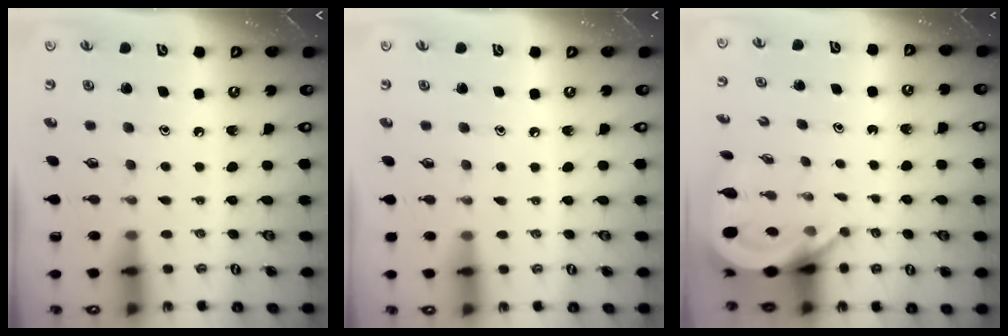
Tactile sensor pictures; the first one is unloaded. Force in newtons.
{"total": 0.9, "press": 0.9, "slide": 0.2}
{"total": 6.2, "press": 6.1, "slide": 0.7}